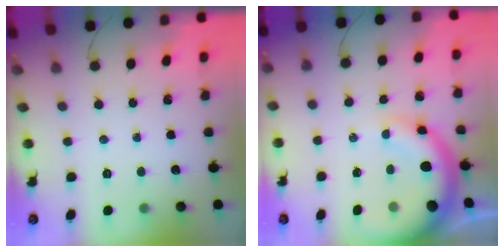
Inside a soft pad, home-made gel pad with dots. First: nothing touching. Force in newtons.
{"total": 10.0, "press": 9.6, "slide": 2.7}